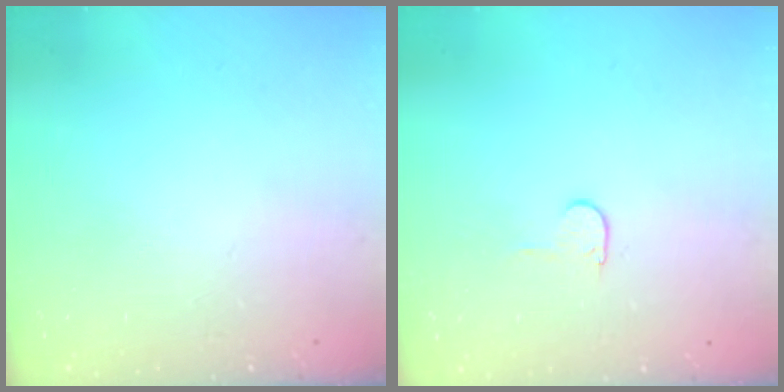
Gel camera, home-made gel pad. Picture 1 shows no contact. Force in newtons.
{"total": 3.8, "press": 3.8, "slide": 0.4}